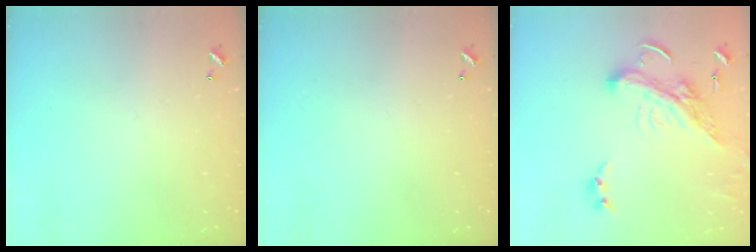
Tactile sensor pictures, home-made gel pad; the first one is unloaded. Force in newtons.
{"total": 0.0}
{"total": 6.7, "press": 6.5, "slide": 1.6}